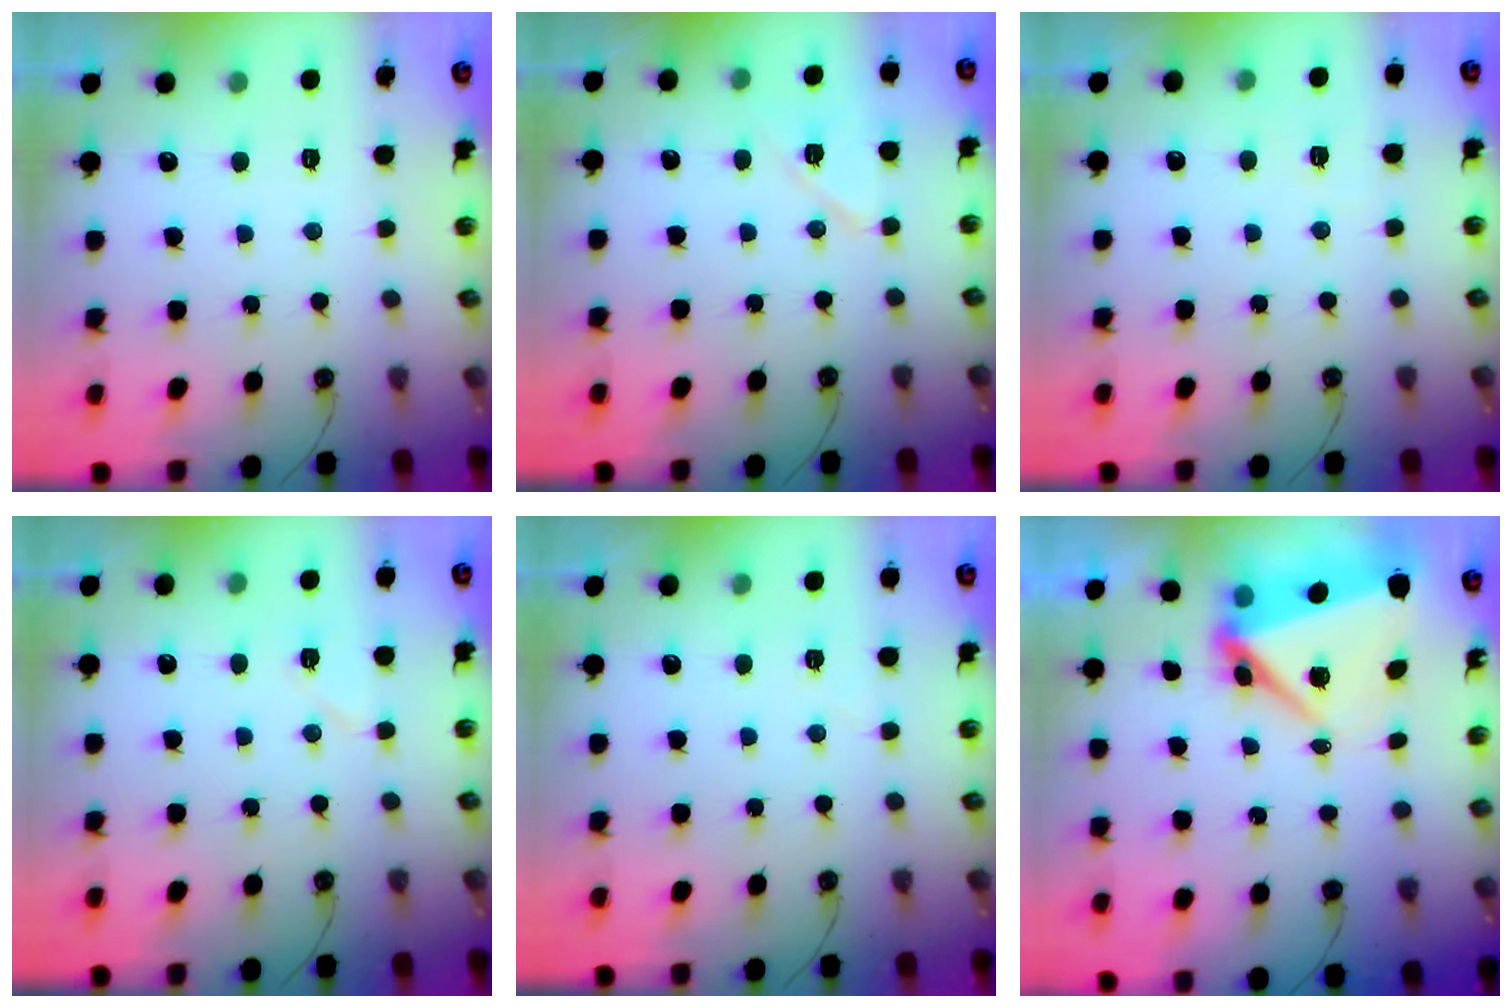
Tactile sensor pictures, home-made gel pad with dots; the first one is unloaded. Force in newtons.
{"total": 7.9, "press": 7.9, "slide": 0.8}
{"total": 2.4, "press": 2.2, "slide": 1.0}
{"total": 6.3, "press": 4.4, "slide": 4.5}
{"total": 1.6, "press": 1.4, "slide": 0.6}
{"total": 8.1, "press": 7.9, "slide": 1.8}